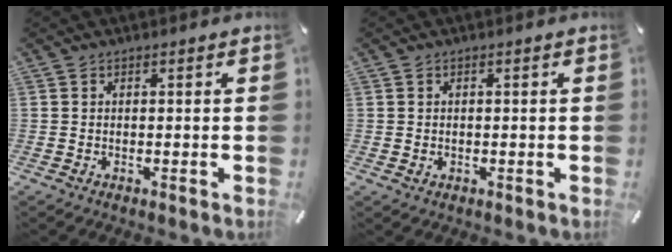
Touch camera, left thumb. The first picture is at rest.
{"total": 0.8, "force": [0.1, 0.7, 0.0], "torque": [-0.001, 0.006, 0.001]}